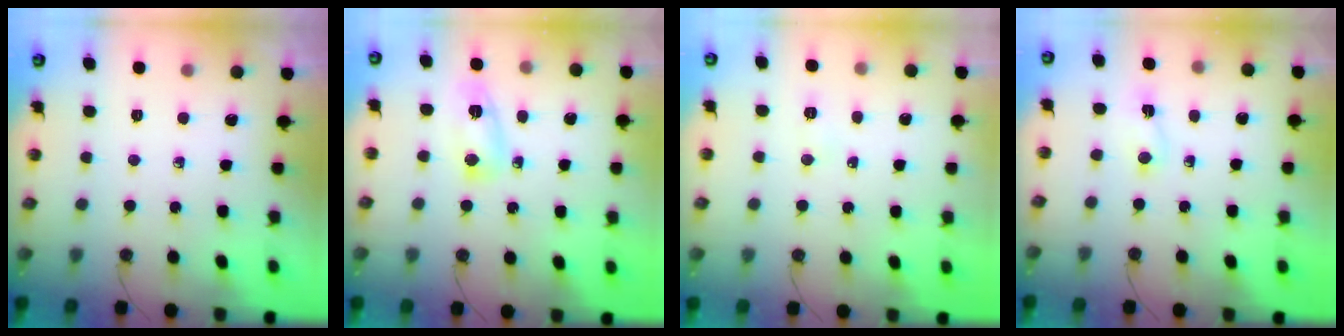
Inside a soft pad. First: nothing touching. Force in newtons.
{"total": 6.3, "press": 6.1, "slide": 1.4}
{"total": 4.7, "press": 4.7, "slide": 0.6}
{"total": 2.0, "press": 1.6, "slide": 1.2}